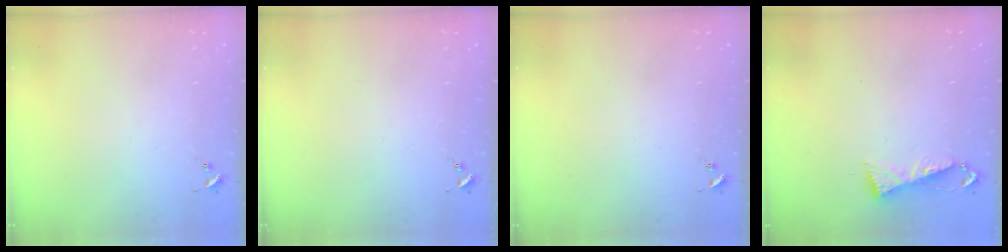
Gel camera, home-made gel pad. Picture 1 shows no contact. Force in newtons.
{"total": 0.0}
{"total": 0.0}
{"total": 6.0, "press": 5.9, "slide": 0.7}